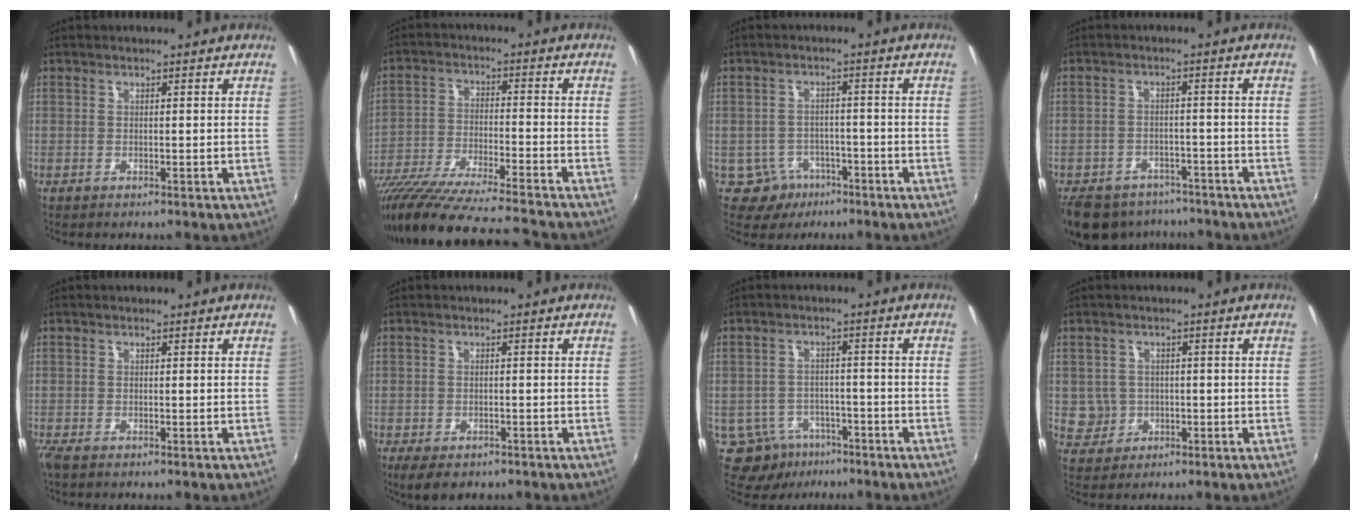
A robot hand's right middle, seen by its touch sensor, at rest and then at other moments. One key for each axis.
{"total": 22.6, "fx": -19.6, "fy": 0.7, "fz": 11.3, "tx": -0.212, "ty": -0.059, "tz": -0.324}
{"total": 5.3, "fx": -3.3, "fy": 4.1, "fz": 0.6, "tx": -0.023, "ty": 0.014, "tz": -0.043}
{"total": 14.9, "fx": -11.6, "fy": 7.7, "fz": 5.3, "tx": -0.138, "ty": 0.003, "tz": -0.160}
{"total": 1.4, "fx": -1.1, "fy": 0.4, "fz": 0.9, "tx": -0.020, "ty": -0.007, "tz": -0.022}
{"total": 5.2, "fx": -3.6, "fy": 2.5, "fz": 2.9, "tx": -0.066, "ty": -0.022, "tz": -0.056}
{"total": 8.3, "fx": -5.2, "fy": 6.1, "fz": 2.2, "tx": -0.058, "ty": 0.009, "tz": -0.068}
{"total": 4.3, "fx": -0.5, "fy": 4.2, "fz": 0.7, "tx": -0.021, "ty": 0.007, "tz": 0.001}